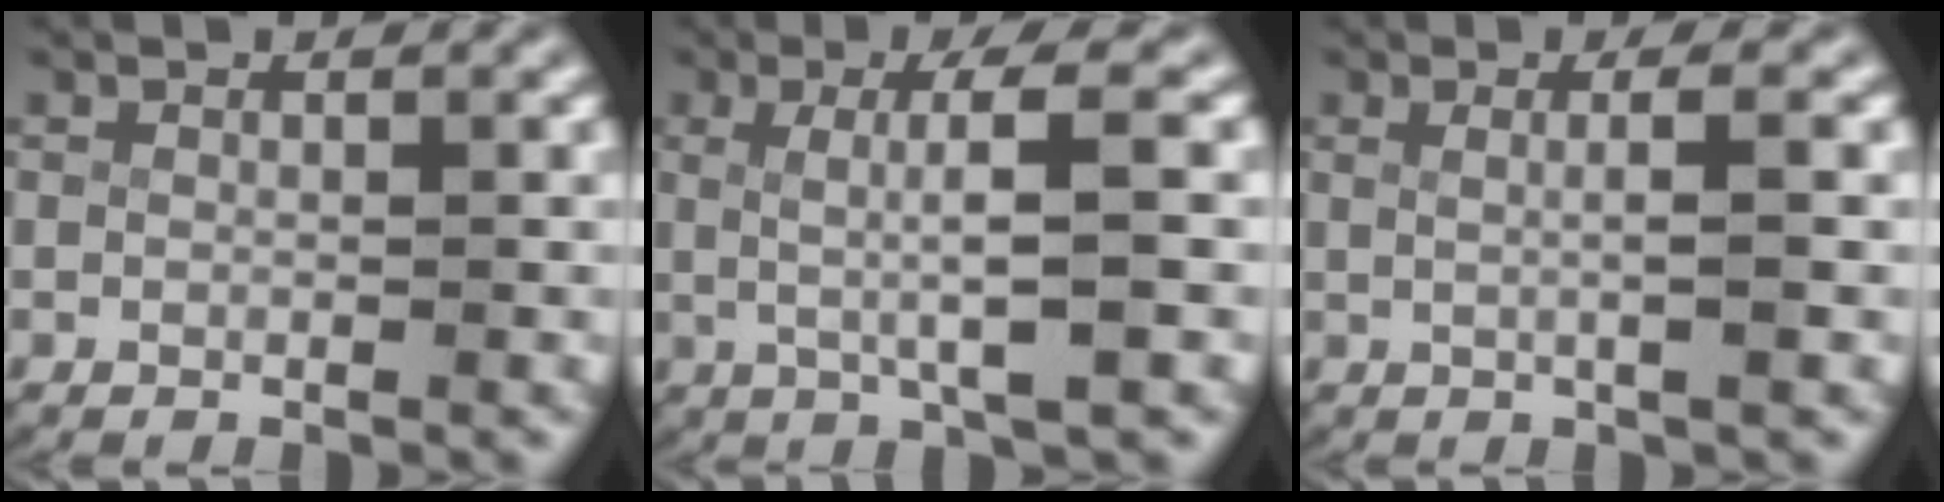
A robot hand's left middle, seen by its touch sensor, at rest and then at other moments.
{"total": 5.2, "force": [0.8, 0.3, 5.1], "torque": [-0.081, 0.003, 0.016]}
{"total": 2.5, "force": [0.4, -0.1, 2.5], "torque": [-0.042, 0.000, 0.009]}